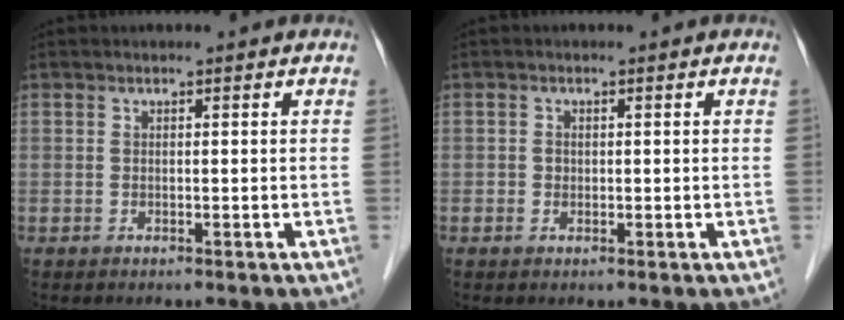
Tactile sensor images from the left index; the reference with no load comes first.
{"total": 0.9, "force": [-0.1, 0.8, 0.3], "torque": [-0.007, 0.002, -0.001]}